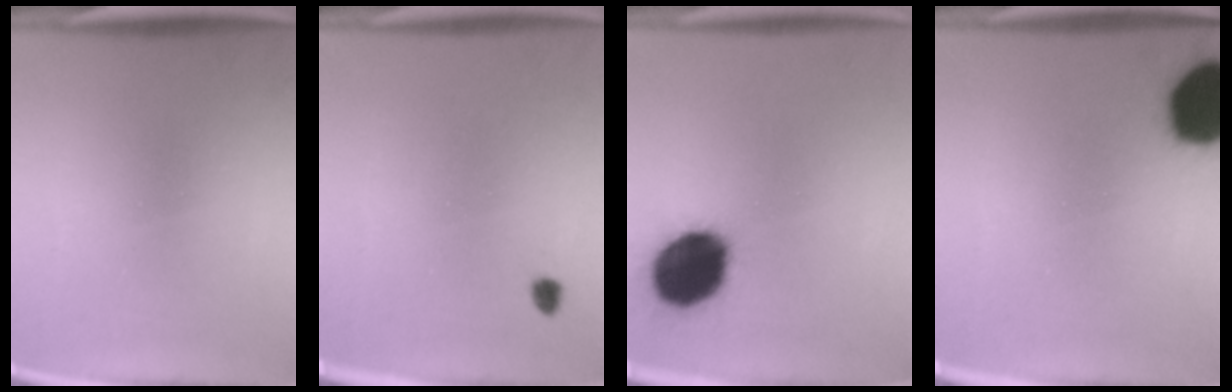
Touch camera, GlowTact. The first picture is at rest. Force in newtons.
{"total": 1.2}
{"total": 19.4}
{"total": 18.7}